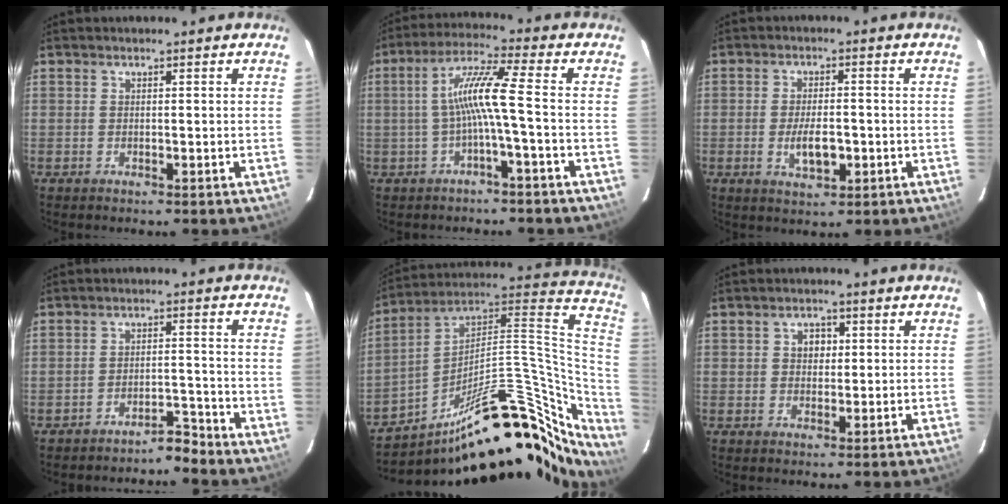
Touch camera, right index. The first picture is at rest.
{"total": 7.7, "force": [-1.6, -1.0, 7.5], "torque": [-0.160, 0.011, -0.025]}
{"total": 5.9, "force": [-1.4, 2.5, 5.1], "torque": [-0.099, -0.005, -0.020]}
{"total": 3.9, "force": [-3.9, 0.3, 0.5], "torque": [-0.016, 0.006, -0.060]}
{"total": 32.3, "force": [-17.7, 13.3, 23.6], "torque": [-0.325, 0.034, -0.257]}
{"total": 3.1, "force": [0.7, 2.6, 1.4], "torque": [-0.018, 0.010, 0.011]}